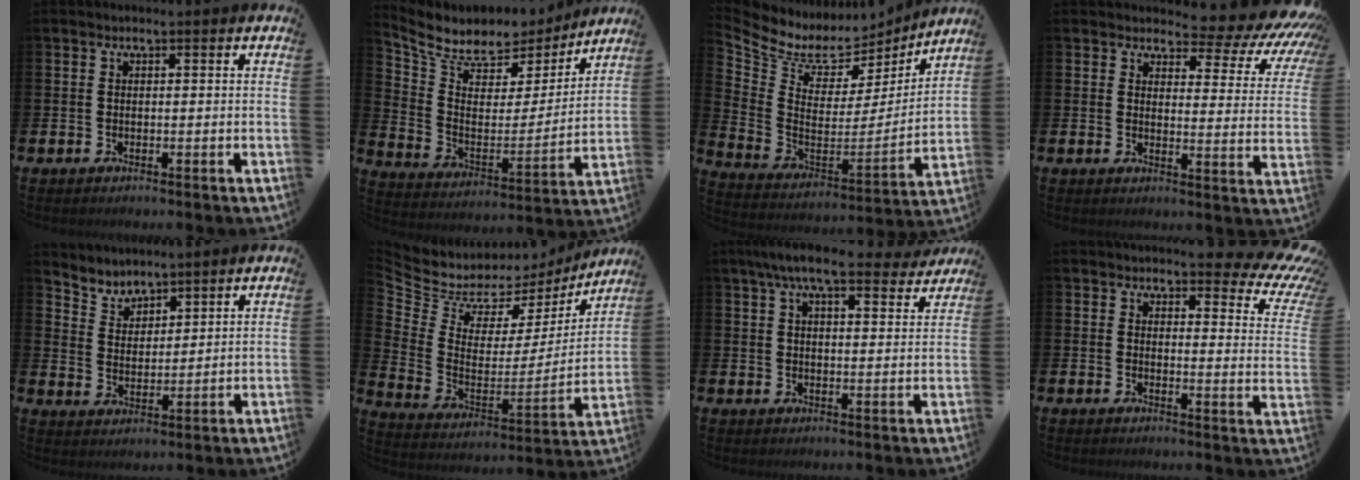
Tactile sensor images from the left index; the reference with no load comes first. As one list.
[{"total": 7.9, "force": [7.1, 3.1, 1.2], "torque": [-0.077, -0.053, 0.126]}, {"total": 7.7, "force": [6.6, 3.6, 1.7], "torque": [-0.083, -0.050, 0.115]}, {"total": 4.8, "force": [4.1, 2.0, 1.7], "torque": [-0.029, -0.046, 0.058]}, {"total": 4.1, "force": [4.0, 0.9, -0.2], "torque": [-0.019, -0.022, 0.074]}, {"total": 7.0, "force": [5.7, 3.9, 1.0], "torque": [-0.068, -0.044, 0.101]}, {"total": 8.1, "force": [7.0, 1.8, 3.7], "torque": [-0.073, -0.024, 0.123]}, {"total": 4.8, "force": [4.0, 1.6, 2.0], "torque": [-0.024, -0.037, 0.061]}]